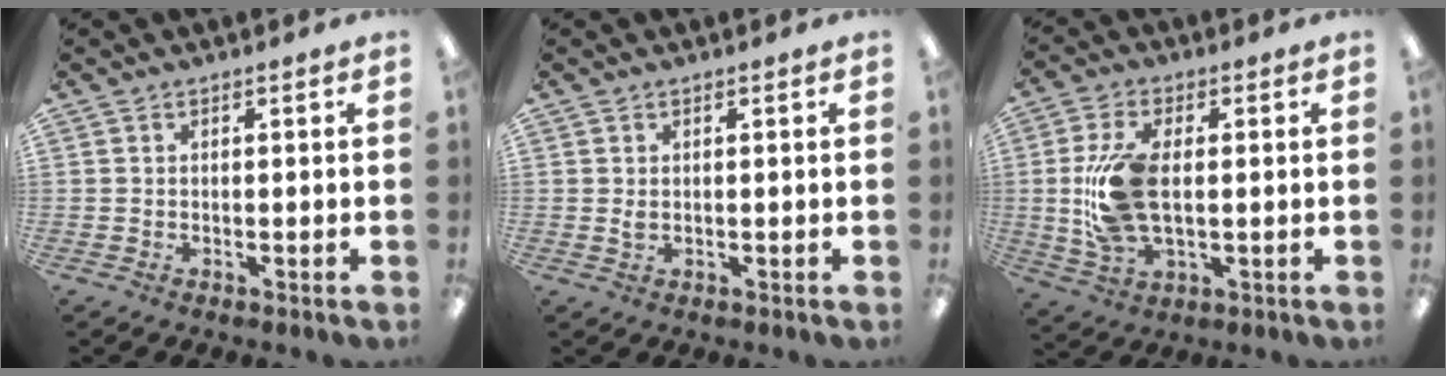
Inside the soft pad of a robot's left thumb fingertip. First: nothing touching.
{"total": 1.3, "force": [0.3, 0.7, 1.1], "torque": [-0.023, 0.002, 0.005]}
{"total": 15.1, "force": [0.7, 8.6, 12.5], "torque": [-0.251, -0.002, 0.016]}